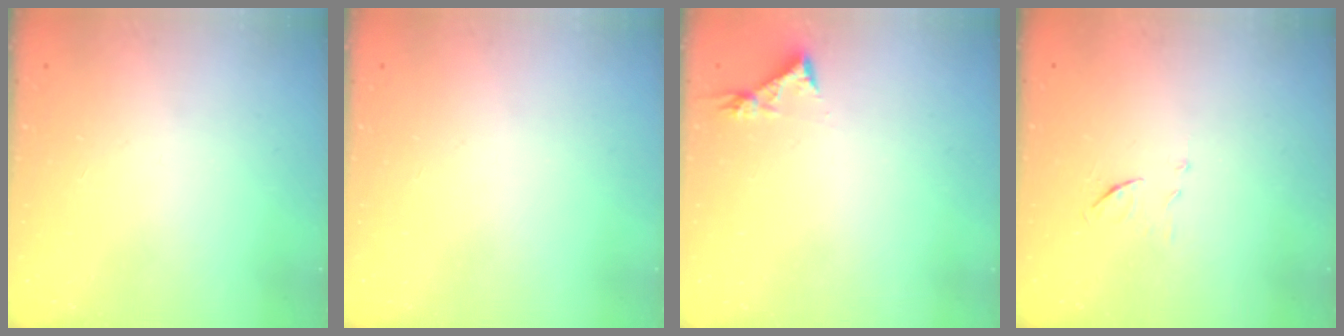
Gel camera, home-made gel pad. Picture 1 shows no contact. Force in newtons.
{"total": 0.0}
{"total": 3.8, "press": 3.7, "slide": 0.4}
{"total": 6.3, "press": 6.3, "slide": 0.6}